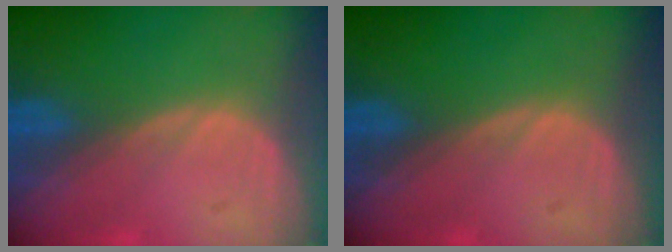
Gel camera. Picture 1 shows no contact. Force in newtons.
{"total": 0.0}